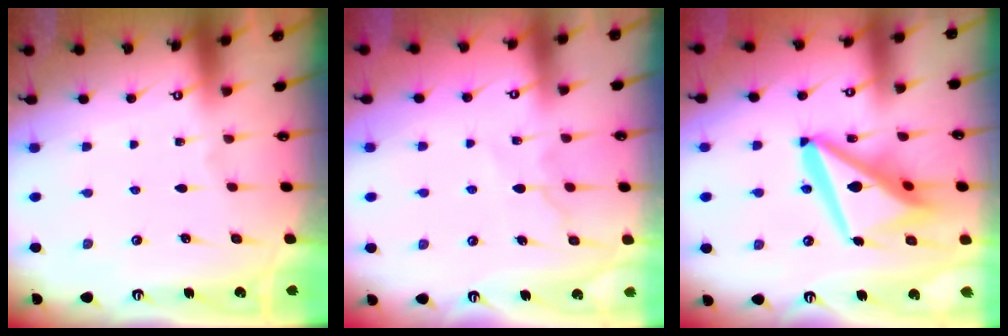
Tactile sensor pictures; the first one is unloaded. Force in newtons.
{"total": 7.4, "press": 7.3, "slide": 0.9}
{"total": 17.0, "press": 16.9, "slide": 2.0}